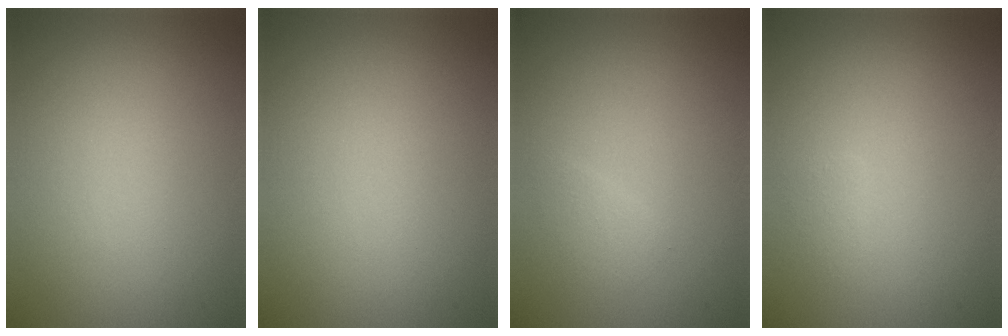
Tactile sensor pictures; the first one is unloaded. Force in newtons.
{"total": 0.0}
{"total": 1.0, "press": 1.0, "slide": 0.0}
{"total": 0.8, "press": 0.8, "slide": 0.1}